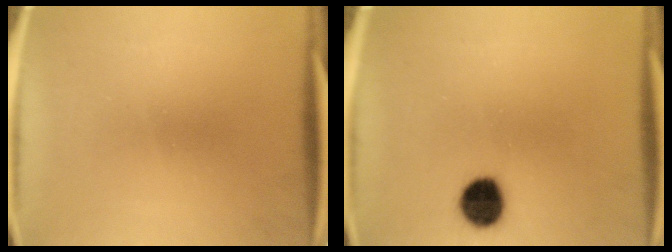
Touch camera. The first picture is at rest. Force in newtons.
{"total": 7.6}